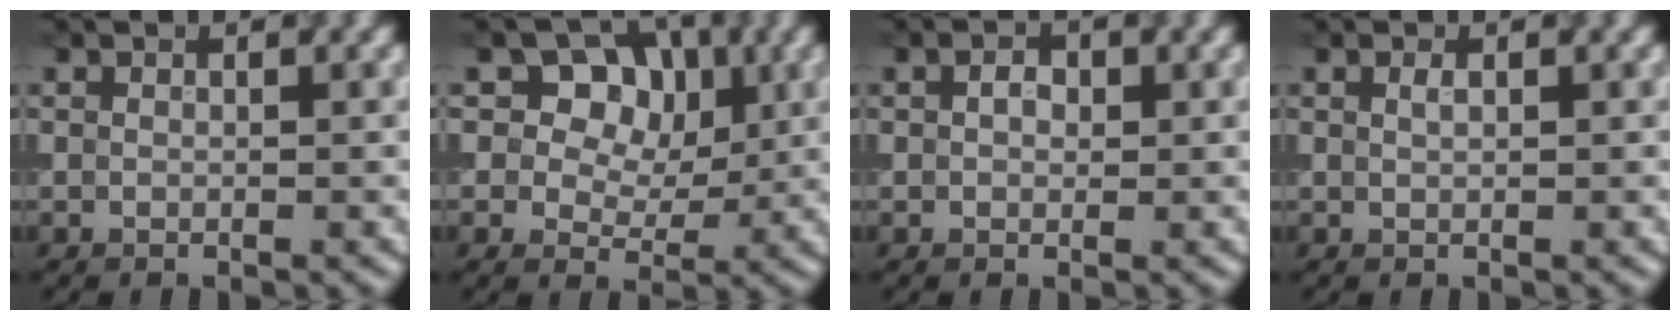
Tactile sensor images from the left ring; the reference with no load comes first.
{"total": 6.2, "force": [2.1, 4.8, 3.3], "torque": [-0.051, 0.007, 0.015]}
{"total": 1.5, "force": [0.3, 1.0, 1.0], "torque": [-0.015, 0.002, 0.001]}
{"total": 0.6, "force": [0.3, 0.3, 0.5], "torque": [-0.011, 0.002, 0.005]}